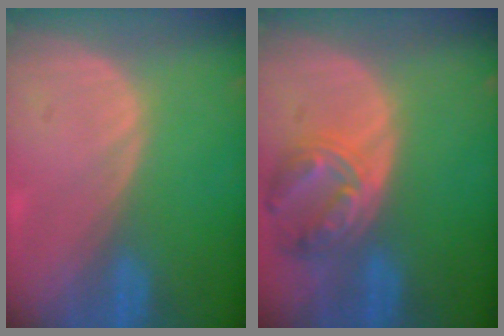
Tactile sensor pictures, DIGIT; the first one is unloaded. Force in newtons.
{"total": 7.9, "press": 6.9, "slide": 3.9}